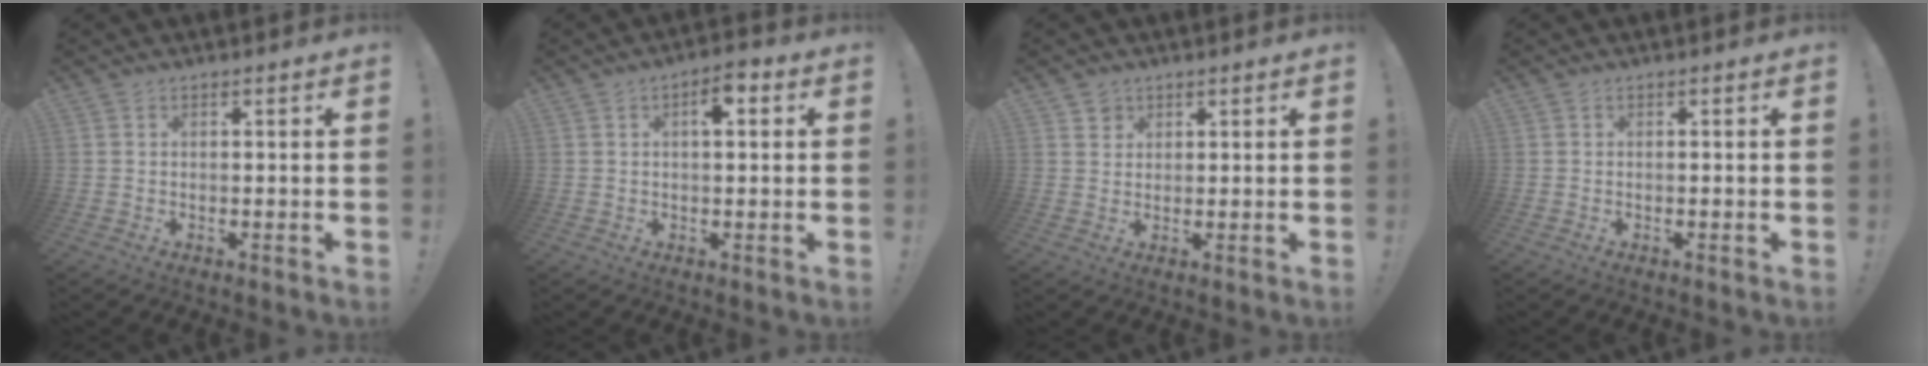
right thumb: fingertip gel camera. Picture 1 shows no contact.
{"total": 4.7, "force": [1.5, 2.0, 4.0], "torque": [-0.049, 0.001, 0.017]}
{"total": 2.5, "force": [1.6, 1.9, 0.1], "torque": [0.005, -0.010, 0.028]}
{"total": 0.0}